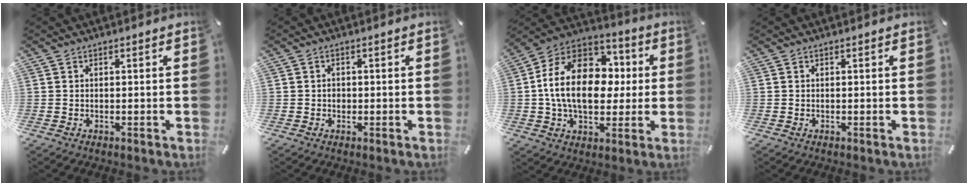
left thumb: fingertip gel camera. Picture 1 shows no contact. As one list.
[{"total": 1.2, "force": [-0.2, 1.0, 0.6], "torque": [-0.013, 0.004, -0.005]}, {"total": 20.3, "force": [0.9, 14.6, 14.0], "torque": [-0.267, 0.010, 0.017]}, {"total": 0.0}]